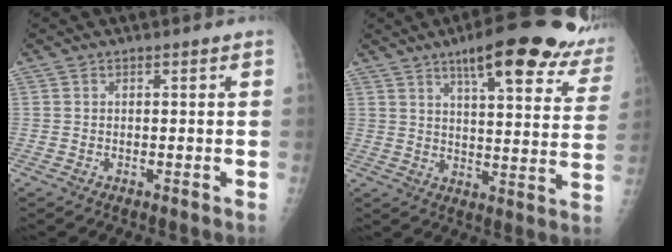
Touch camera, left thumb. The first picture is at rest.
{"total": 22.1, "force": [15.0, 5.6, 15.2], "torque": [-0.167, -0.044, 0.186]}